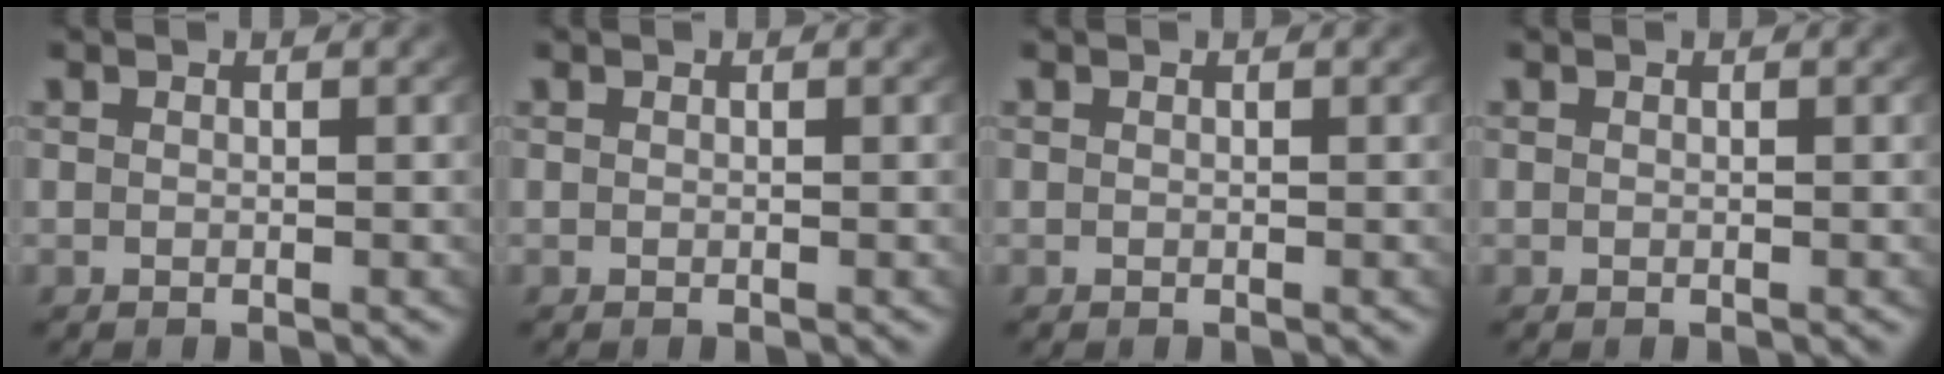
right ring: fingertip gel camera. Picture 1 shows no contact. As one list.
[{"total": 0.0}, {"total": 0.0}, {"total": 0.0}]